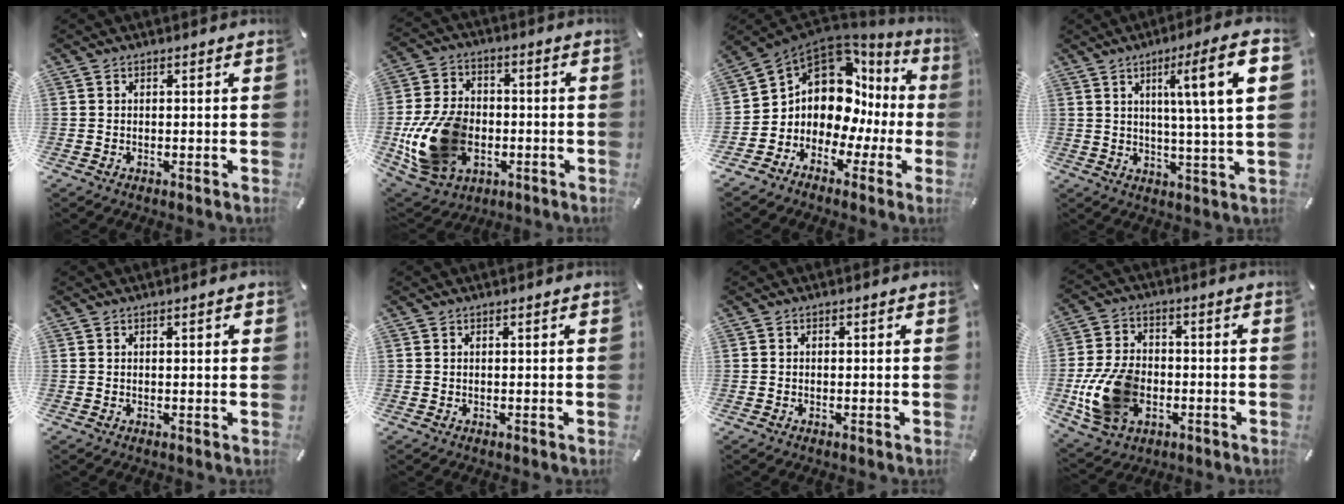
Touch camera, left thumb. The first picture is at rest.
{"total": 17.4, "force": [-3.4, 13.0, 11.1], "torque": [-0.241, 0.021, -0.057]}
{"total": 11.6, "force": [3.8, 9.2, 6.1], "torque": [-0.122, -0.059, 0.064]}
{"total": 13.8, "force": [4.6, 0.6, 13.0], "torque": [-0.211, -0.004, 0.059]}
{"total": 1.2, "force": [0.3, 0.3, 1.1], "torque": [-0.021, 0.002, 0.005]}
{"total": 0.0}
{"total": 0.6, "force": [-0.2, 0.4, 0.3], "torque": [-0.005, 0.002, -0.005]}
{"total": 14.8, "force": [-3.4, 10.8, 9.5], "torque": [-0.203, 0.013, -0.056]}